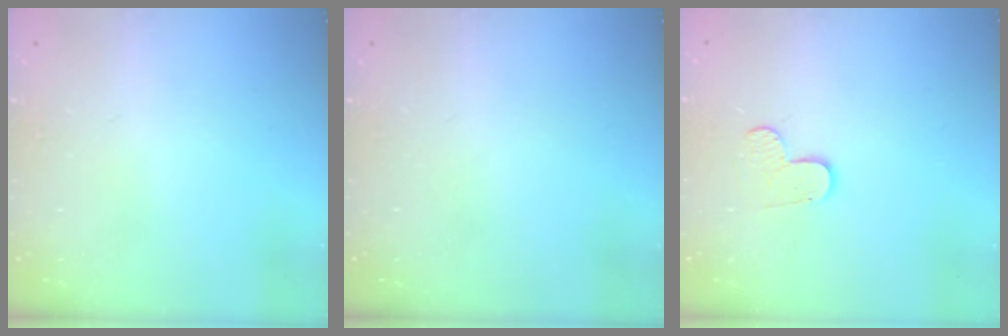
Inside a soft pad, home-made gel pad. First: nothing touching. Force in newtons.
{"total": 0.0}
{"total": 4.1, "press": 4.1, "slide": 0.3}